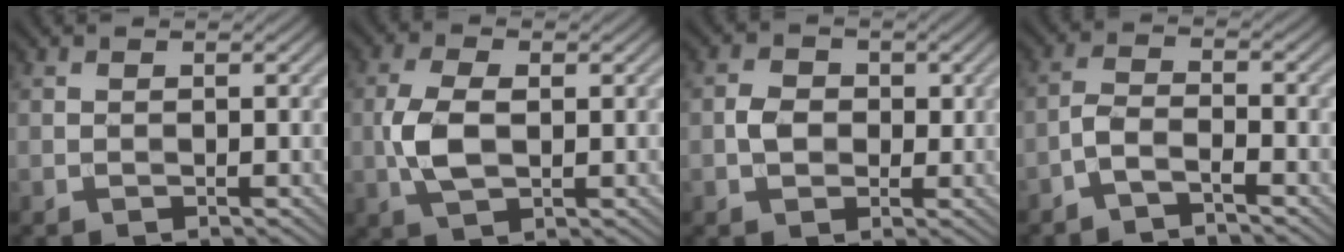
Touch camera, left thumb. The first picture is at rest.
{"total": 5.5, "force": [-0.2, 3.0, 4.6], "torque": [-0.115, 0.001, -0.003]}
{"total": 2.9, "force": [-0.1, 2.4, 1.6], "torque": [-0.033, 0.000, -0.009]}
{"total": 3.1, "force": [-2.3, 0.7, 1.9], "torque": [-0.042, 0.005, -0.056]}